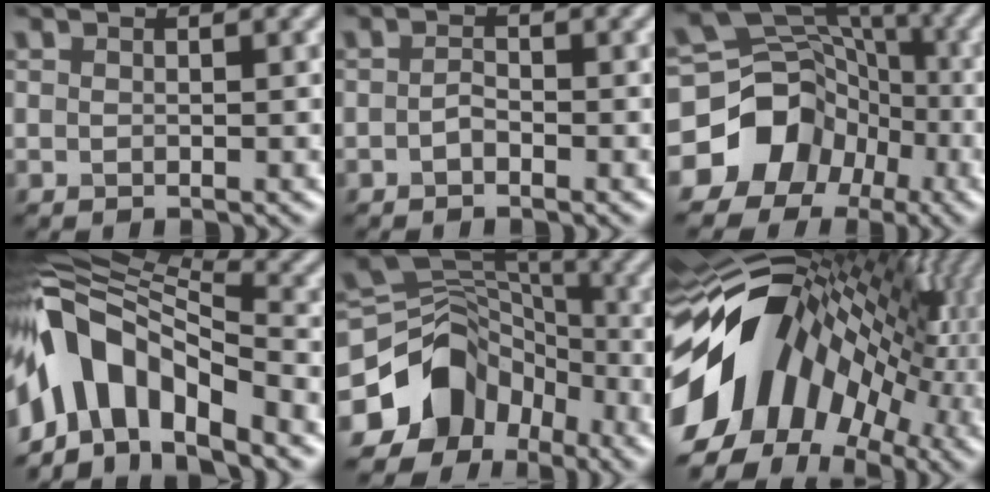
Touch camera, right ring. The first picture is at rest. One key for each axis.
{"total": 1.0, "fx": -0.6, "fy": 0.4, "fz": 0.7, "tx": -0.015, "ty": 0.001, "tz": -0.013}
{"total": 10.4, "fx": -4.4, "fy": 8.8, "fz": 3.4, "tx": -0.052, "ty": 0.007, "tz": -0.091}
{"total": 11.4, "fx": -5.2, "fy": 6.1, "fz": 8.2, "tx": -0.147, "ty": 0.016, "tz": -0.102}
{"total": 10.6, "fx": -5.0, "fy": 8.1, "fz": 4.6, "tx": -0.078, "ty": -0.001, "tz": -0.094}
{"total": 17.1, "fx": -2.0, "fy": 11.6, "fz": 12.4, "tx": -0.218, "ty": 0.026, "tz": -0.052}